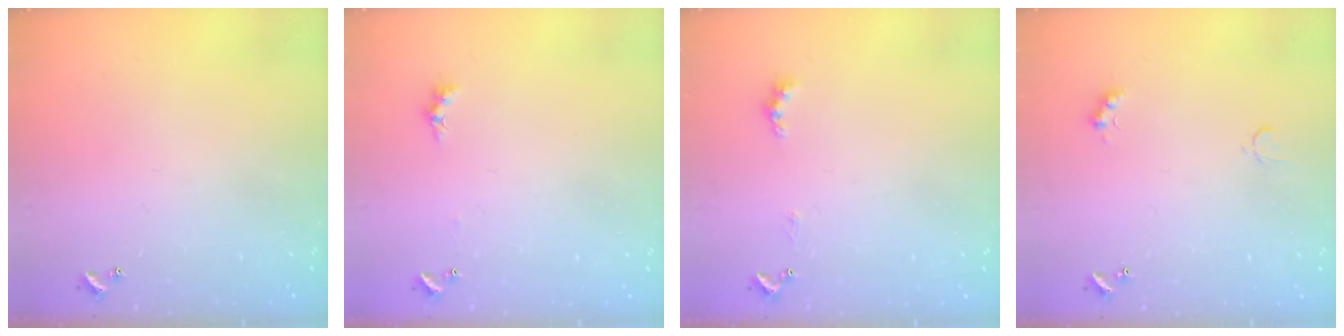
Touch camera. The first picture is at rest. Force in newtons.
{"total": 0.0}
{"total": 1.5, "press": 1.4, "slide": 0.5}
{"total": 2.2, "press": 2.1, "slide": 0.6}